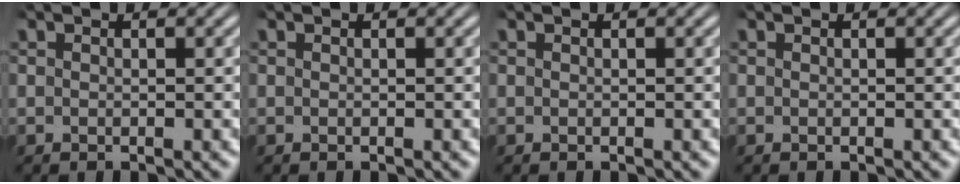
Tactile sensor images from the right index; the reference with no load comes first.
{"total": 0.0}
{"total": 0.0}
{"total": 0.0}